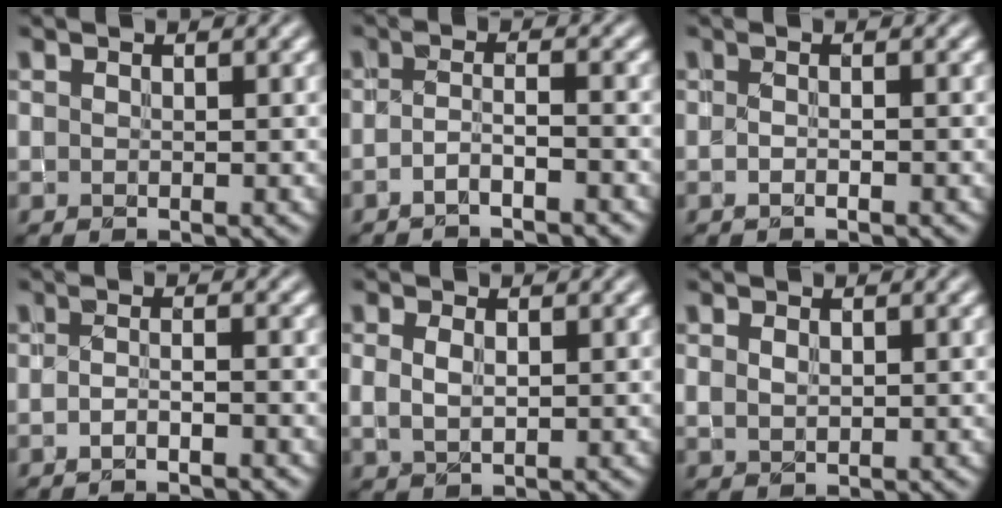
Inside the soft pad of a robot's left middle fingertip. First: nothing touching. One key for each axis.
{"total": 2.2, "fx": -1.5, "fy": 0.2, "fz": 1.6, "tx": -0.026, "ty": 0.000, "tz": -0.036}
{"total": 0.8, "fx": -0.5, "fy": 0.2, "fz": 0.6, "tx": -0.013, "ty": -0.008, "tz": -0.009}
{"total": 1.6, "fx": -1.2, "fy": 0.2, "fz": 1.1, "tx": -0.014, "ty": -0.007, "tz": -0.027}
{"total": 1.9, "fx": 0.3, "fy": 1.2, "fz": 1.4, "tx": -0.032, "ty": -0.002, "tz": 0.009}
{"total": 1.2, "fx": 0.3, "fy": 0.9, "fz": 0.8, "tx": -0.019, "ty": -0.001, "tz": 0.009}